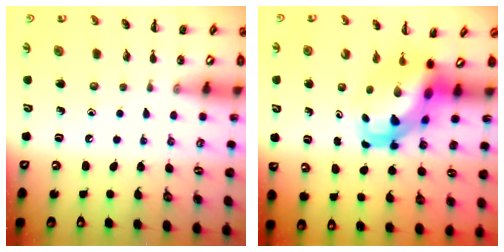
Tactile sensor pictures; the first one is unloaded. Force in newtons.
{"total": 6.2, "press": 6.0, "slide": 1.7}